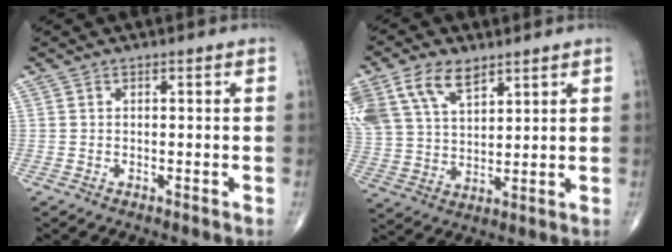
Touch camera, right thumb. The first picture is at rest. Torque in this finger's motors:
{"motor_torque": [2.31, 2.69, 1.83, 0.94, 0.45]}